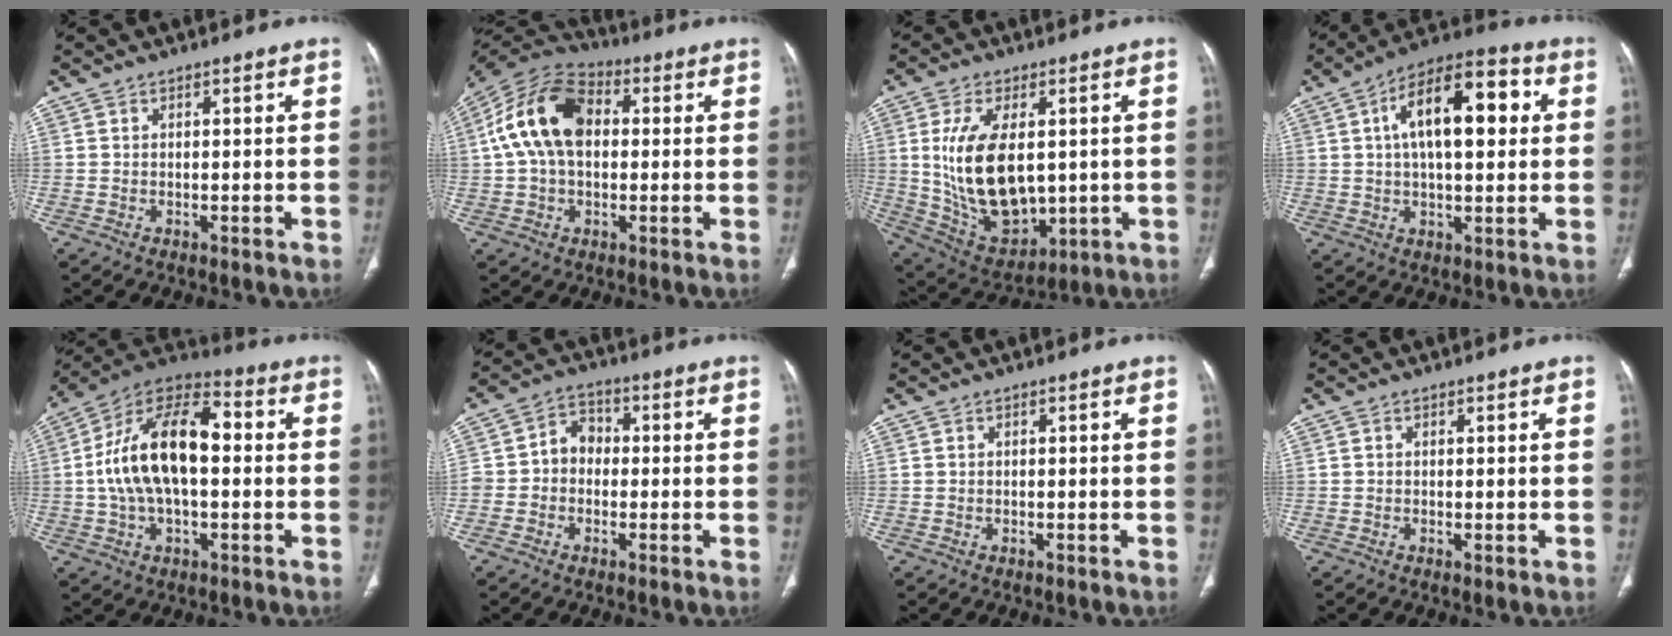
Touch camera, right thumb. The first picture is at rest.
{"total": 15.6, "force": [1.9, 10.2, 11.6], "torque": [-0.214, 0.034, 0.024]}
{"total": 18.1, "force": [1.5, 10.1, 14.9], "torque": [-0.260, -0.015, 0.053]}
{"total": 16.7, "force": [3.7, 7.7, 14.3], "torque": [-0.209, 0.024, 0.052]}
{"total": 18.8, "force": [0.9, 10.0, 16.0], "torque": [-0.285, 0.037, 0.008]}
{"total": 5.8, "force": [-0.8, 5.0, 2.9], "torque": [-0.025, 0.024, -0.027]}
{"total": 0.0}
{"total": 0.5, "force": [0.0, 0.1, 0.5], "torque": [-0.015, -0.004, -0.001]}